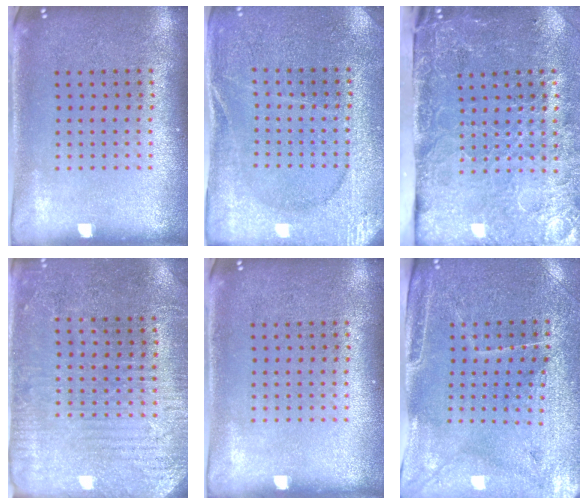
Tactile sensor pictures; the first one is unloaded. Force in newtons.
{"total": 2.9, "press": 2.9, "slide": 0.3}
{"total": 4.6, "press": 3.6, "slide": 2.9}
{"total": 2.9, "press": 2.8, "slide": 0.6}
{"total": 0.0}
{"total": 3.2, "press": 3.1, "slide": 0.9}